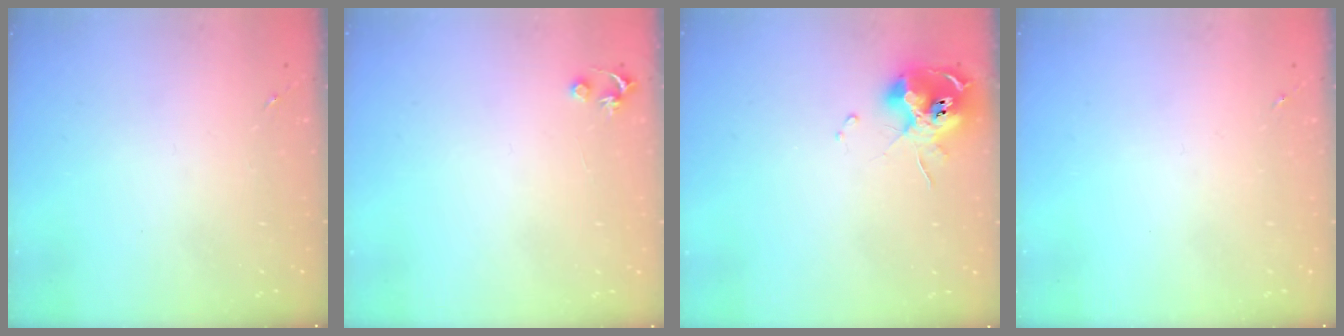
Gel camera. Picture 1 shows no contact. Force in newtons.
{"total": 3.5, "press": 3.5, "slide": 0.3}
{"total": 11.5, "press": 11.4, "slide": 1.8}
{"total": 0.0}